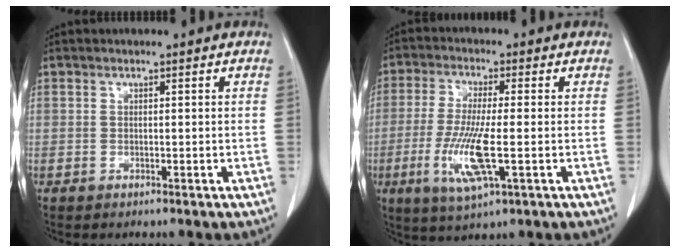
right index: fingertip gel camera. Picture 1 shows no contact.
{"total": 9.5, "force": [-2.4, 1.1, 9.2], "torque": [-0.191, -0.020, -0.046]}